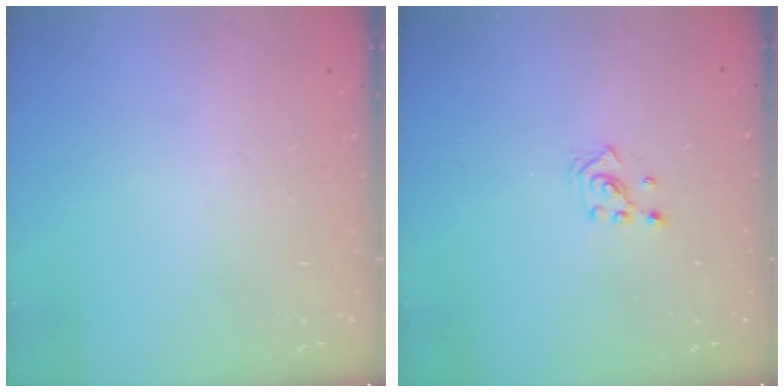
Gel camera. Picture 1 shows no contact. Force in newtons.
{"total": 2.1, "press": 2.1, "slide": 0.3}